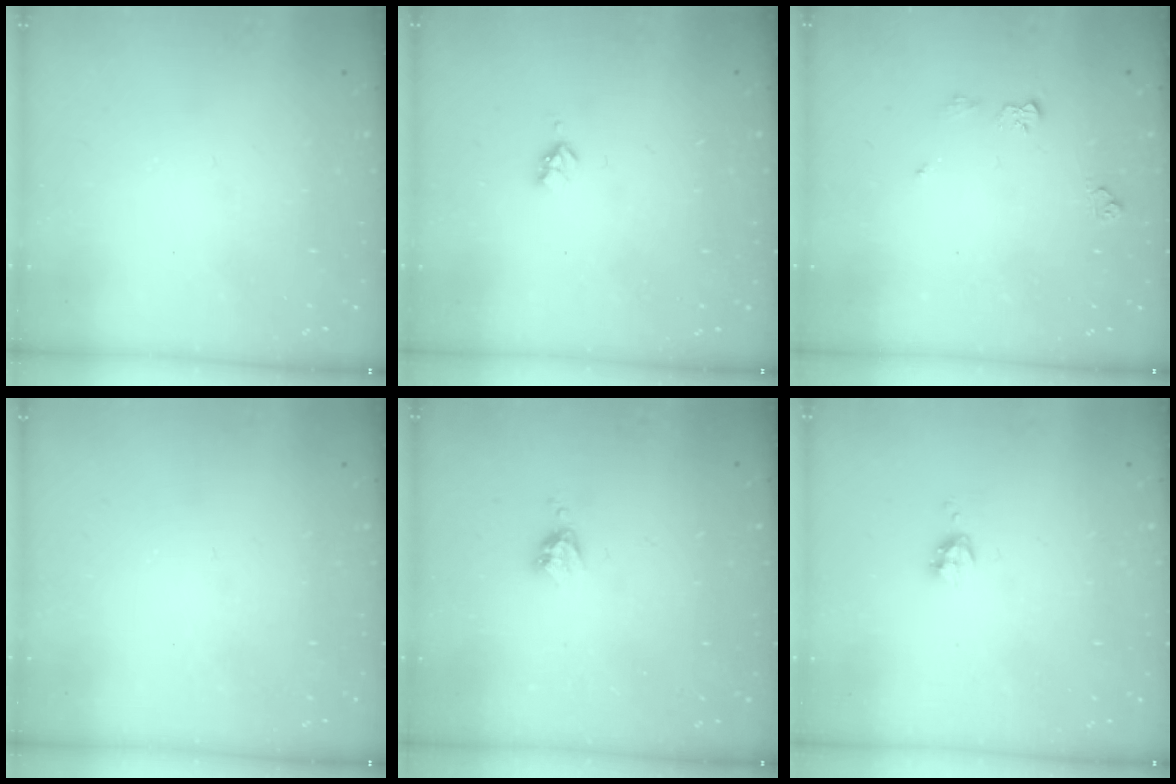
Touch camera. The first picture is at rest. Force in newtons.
{"total": 2.9, "press": 2.9, "slide": 0.5}
{"total": 5.9, "press": 5.9, "slide": 0.8}
{"total": 0.0}
{"total": 3.3, "press": 3.3, "slide": 0.4}
{"total": 5.4, "press": 5.3, "slide": 0.7}